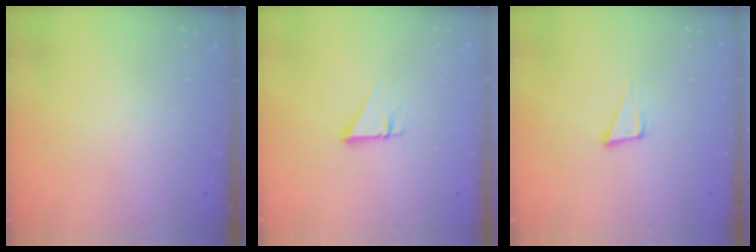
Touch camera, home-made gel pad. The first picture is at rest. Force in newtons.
{"total": 2.7, "press": 2.7, "slide": 0.1}
{"total": 5.7, "press": 4.6, "slide": 3.2}